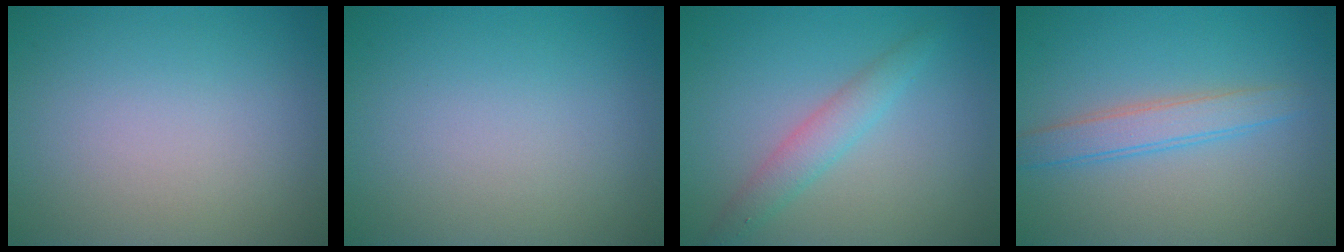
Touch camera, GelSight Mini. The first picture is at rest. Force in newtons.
{"total": 0.0}
{"total": 2.5, "press": 2.5, "slide": 0.1}
{"total": 2.8, "press": 2.7, "slide": 0.1}